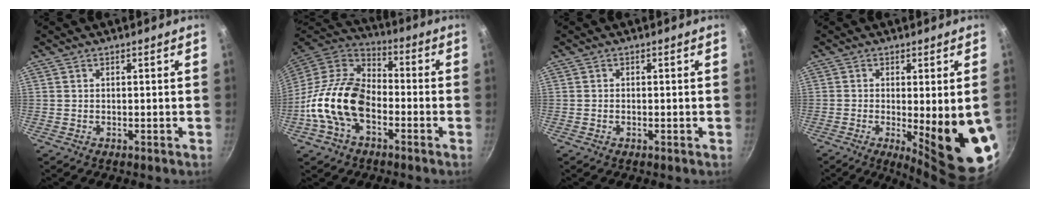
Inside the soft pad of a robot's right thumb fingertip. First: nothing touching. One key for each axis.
{"total": 18.0, "fx": -5.0, "fy": 11.5, "fz": 13.0, "tx": -0.215, "ty": 0.040, "tz": -0.113}
{"total": 0.6, "fx": -0.2, "fy": 0.4, "fz": 0.4, "tx": -0.006, "ty": 0.003, "tz": -0.005}
{"total": 14.6, "fx": -2.6, "fy": 3.3, "fz": 13.9, "tx": -0.168, "ty": -0.023, "tz": -0.023}